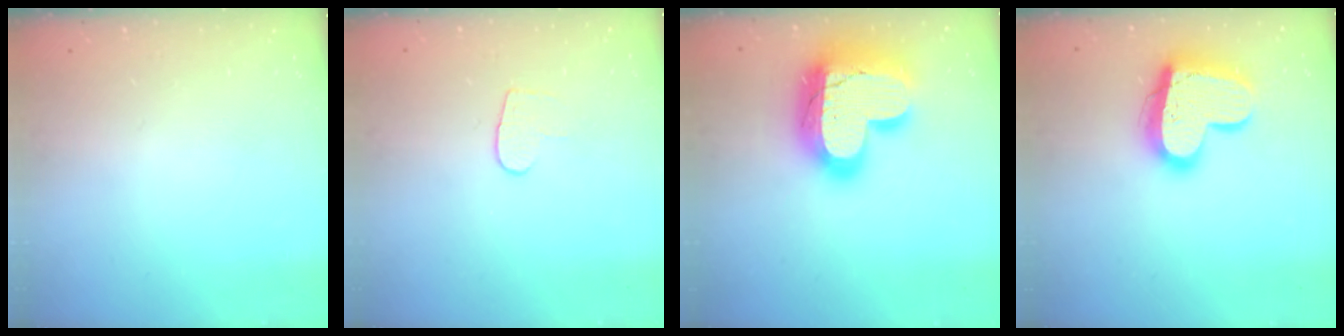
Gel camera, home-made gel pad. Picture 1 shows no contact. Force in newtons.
{"total": 5.4, "press": 5.4, "slide": 0.3}
{"total": 27.3, "press": 27.2, "slide": 2.0}
{"total": 18.2, "press": 18.2, "slide": 1.6}